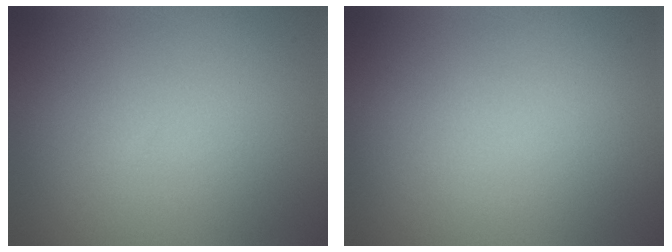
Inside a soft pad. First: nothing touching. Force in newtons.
{"total": 0.0}